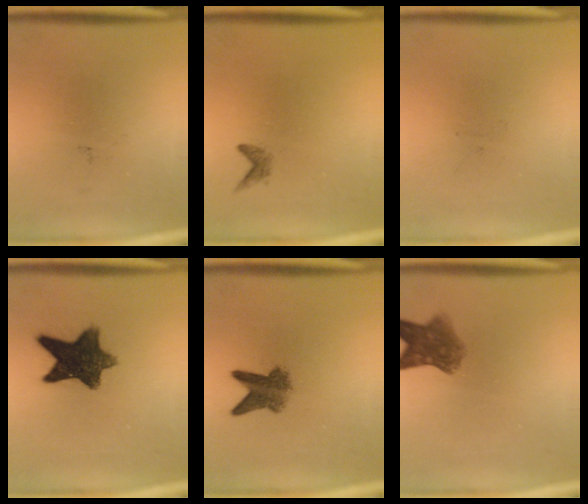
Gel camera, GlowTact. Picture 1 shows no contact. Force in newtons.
{"total": 0.9}
{"total": 0.0}
{"total": 10.5}
{"total": 4.7}
{"total": 5.8}